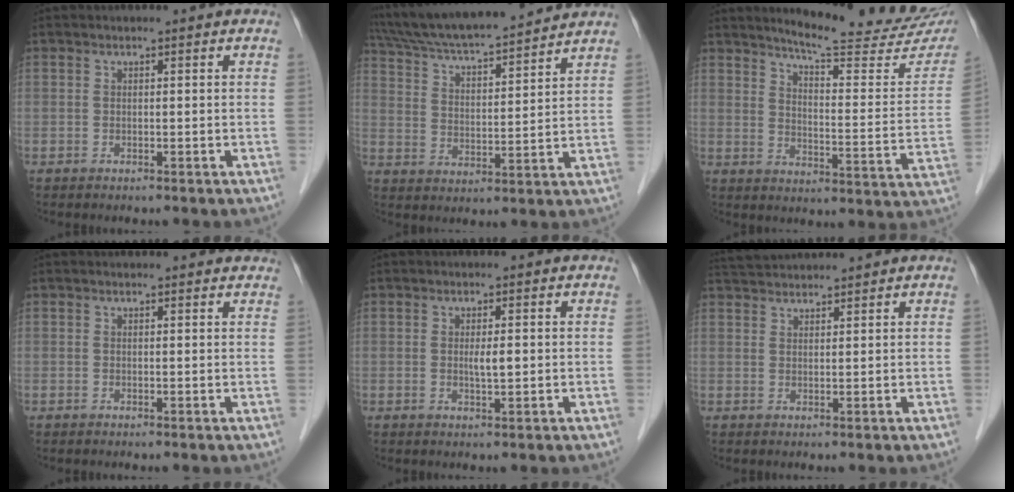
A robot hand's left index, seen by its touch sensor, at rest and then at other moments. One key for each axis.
{"total": 18.3, "fx": 16.8, "fy": 1.4, "fz": 7.2, "tx": -0.131, "ty": 0.025, "tz": 0.272}
{"total": 19.5, "fx": 17.5, "fy": 1.9, "fz": 8.3, "tx": -0.109, "ty": -0.075, "tz": 0.211}
{"total": 3.9, "fx": 3.7, "fy": 0.9, "fz": 0.7, "tx": -0.008, "ty": 0.006, "tz": 0.029}
{"total": 1.9, "fx": 0.0, "fy": 0.3, "fz": 1.9, "tx": -0.036, "ty": -0.004, "tz": 0.001}
{"total": 5.4, "fx": 5.2, "fy": 0.1, "fz": 1.2, "tx": -0.025, "ty": 0.037, "tz": 0.093}